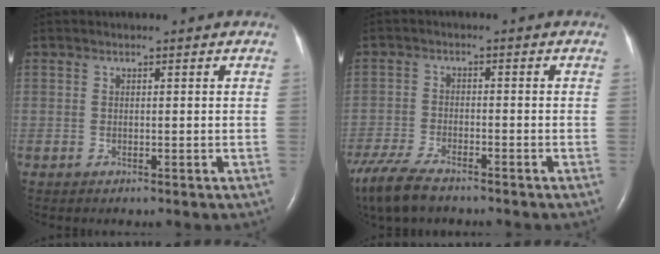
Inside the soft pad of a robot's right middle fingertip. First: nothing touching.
{"total": 9.8, "force": [-7.7, 2.6, 5.4], "torque": [-0.109, -0.024, -0.138]}